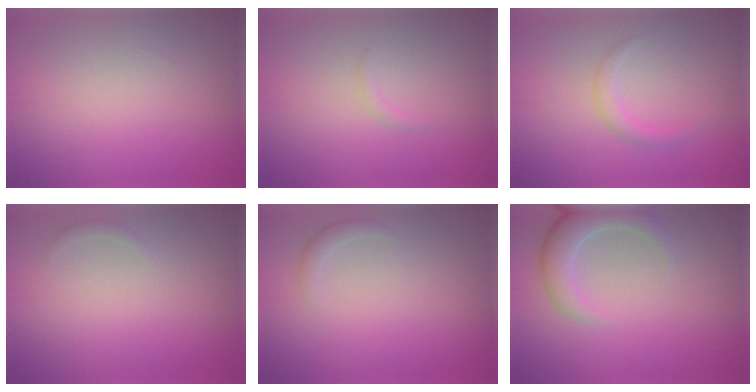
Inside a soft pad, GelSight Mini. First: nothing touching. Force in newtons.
{"total": 0.7, "press": 0.6, "slide": 0.1}
{"total": 1.5, "press": 1.5, "slide": 0.1}
{"total": 0.6, "press": 0.6, "slide": 0.0}
{"total": 1.0, "press": 1.0, "slide": 0.0}
{"total": 4.2, "press": 4.2, "slide": 0.5}